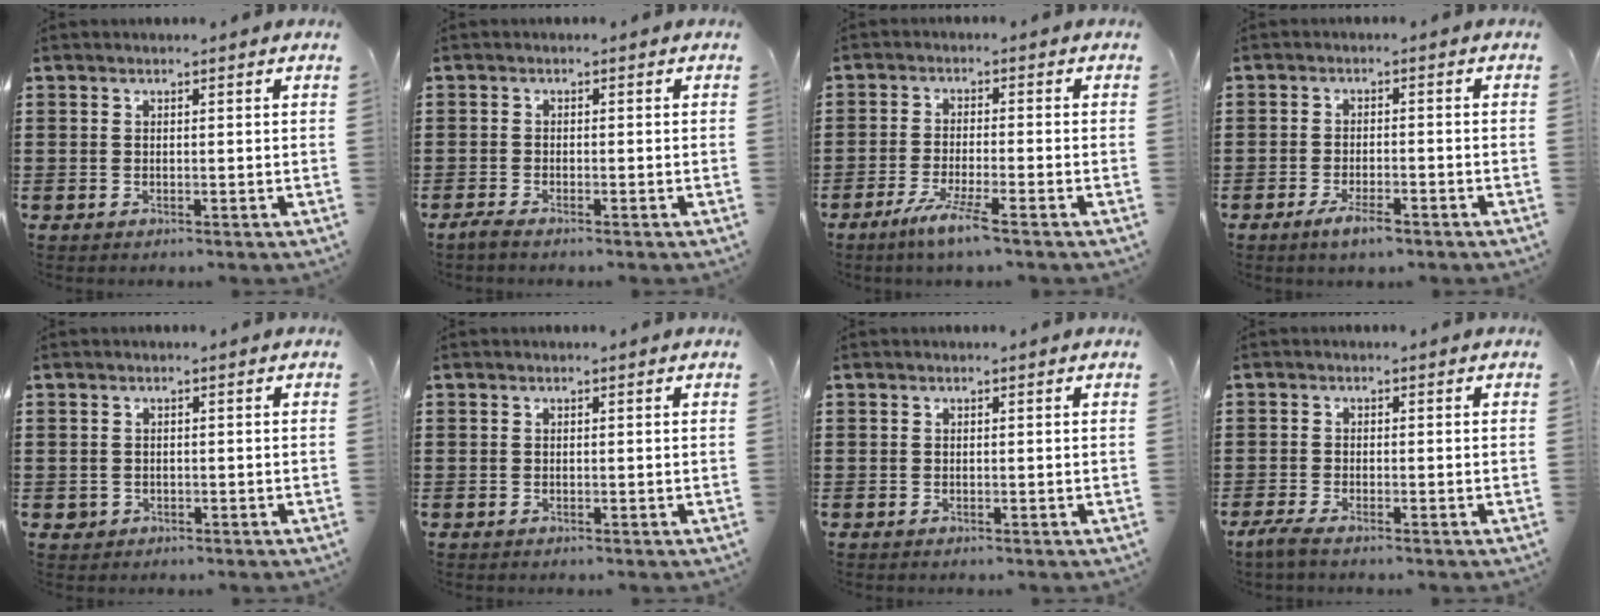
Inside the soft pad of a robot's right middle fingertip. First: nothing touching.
{"total": 1.3, "force": [-1.2, 0.2, 0.6], "torque": [-0.019, -0.001, -0.026]}
{"total": 5.1, "force": [-3.7, -0.1, 3.5], "torque": [-0.075, -0.015, -0.067]}
{"total": 3.5, "force": [-2.2, 1.0, 2.6], "torque": [-0.048, 0.002, -0.041]}
{"total": 0.7, "force": [-0.3, 0.6, 0.1], "torque": [-0.004, 0.004, -0.007]}
{"total": 0.0}
{"total": 0.0}
{"total": 2.0, "force": [-1.6, 0.3, 1.2], "torque": [-0.028, 0.001, -0.034]}